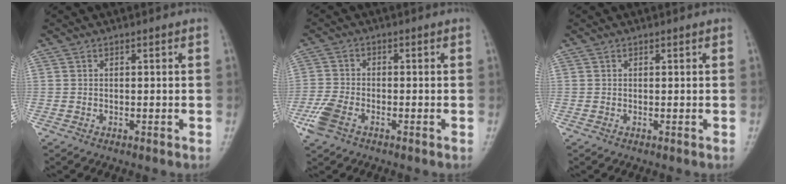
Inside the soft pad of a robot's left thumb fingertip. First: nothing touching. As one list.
[{"total": 5.4, "force": [-3.0, 3.0, 3.4], "torque": [-0.086, 0.008, -0.061]}, {"total": 0.0}]